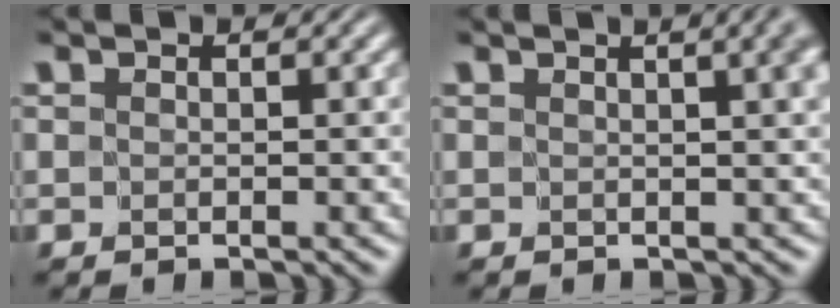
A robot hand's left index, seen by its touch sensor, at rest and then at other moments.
{"total": 6.4, "force": [2.7, 2.7, 5.1], "torque": [-0.013, 0.028, -0.001]}